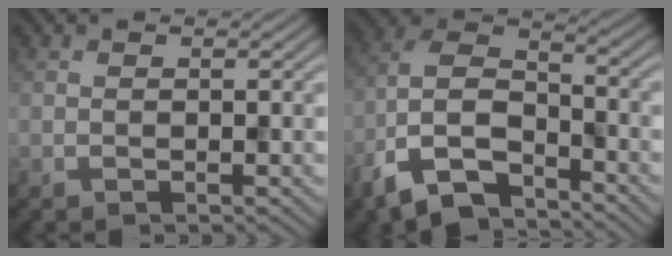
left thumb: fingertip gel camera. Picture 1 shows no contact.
{"total": 12.4, "force": [-7.9, 5.9, 7.5], "torque": [-0.165, -0.012, -0.164]}